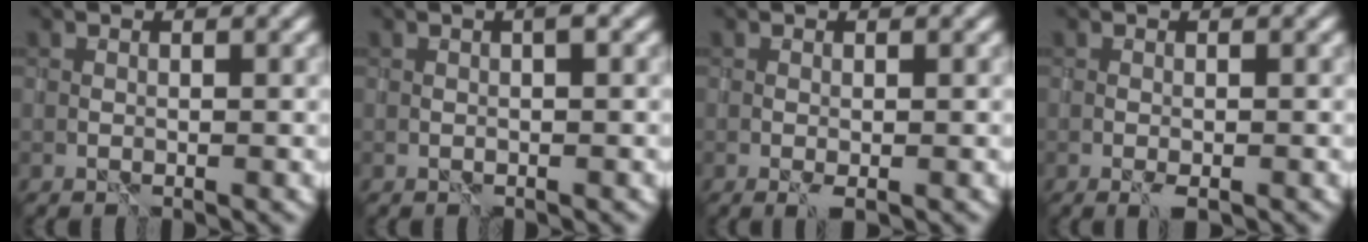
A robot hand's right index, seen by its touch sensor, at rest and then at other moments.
{"total": 1.0, "force": [0.1, 0.1, 1.0], "torque": [-0.015, 0.004, 0.003]}
{"total": 0.9, "force": [-0.4, 0.1, 0.8], "torque": [-0.019, -0.004, -0.008]}
{"total": 1.2, "force": [-0.7, 0.3, 0.9], "torque": [-0.019, -0.005, -0.012]}